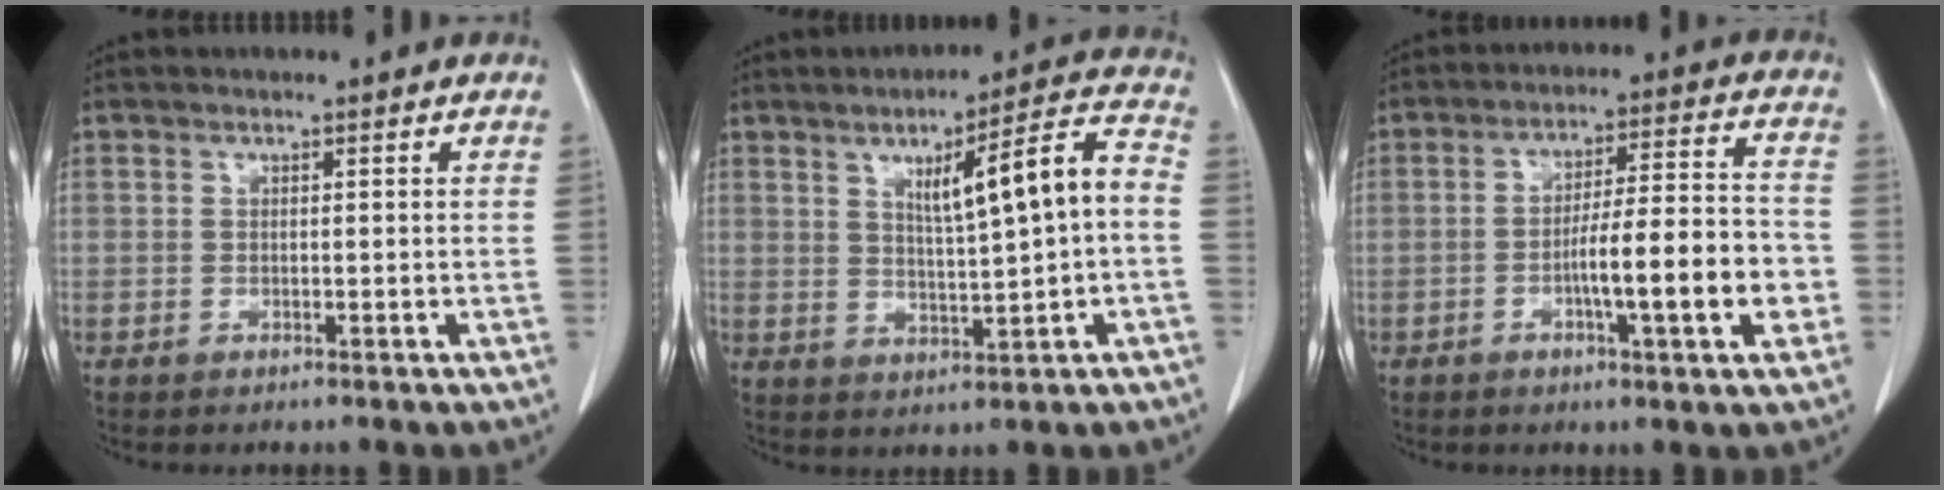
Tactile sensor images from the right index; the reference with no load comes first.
{"total": 10.8, "force": [1.2, 0.5, 10.8], "torque": [-0.161, 0.018, 0.023]}
{"total": 12.2, "force": [-3.5, 1.1, 11.6], "torque": [-0.187, 0.009, -0.054]}